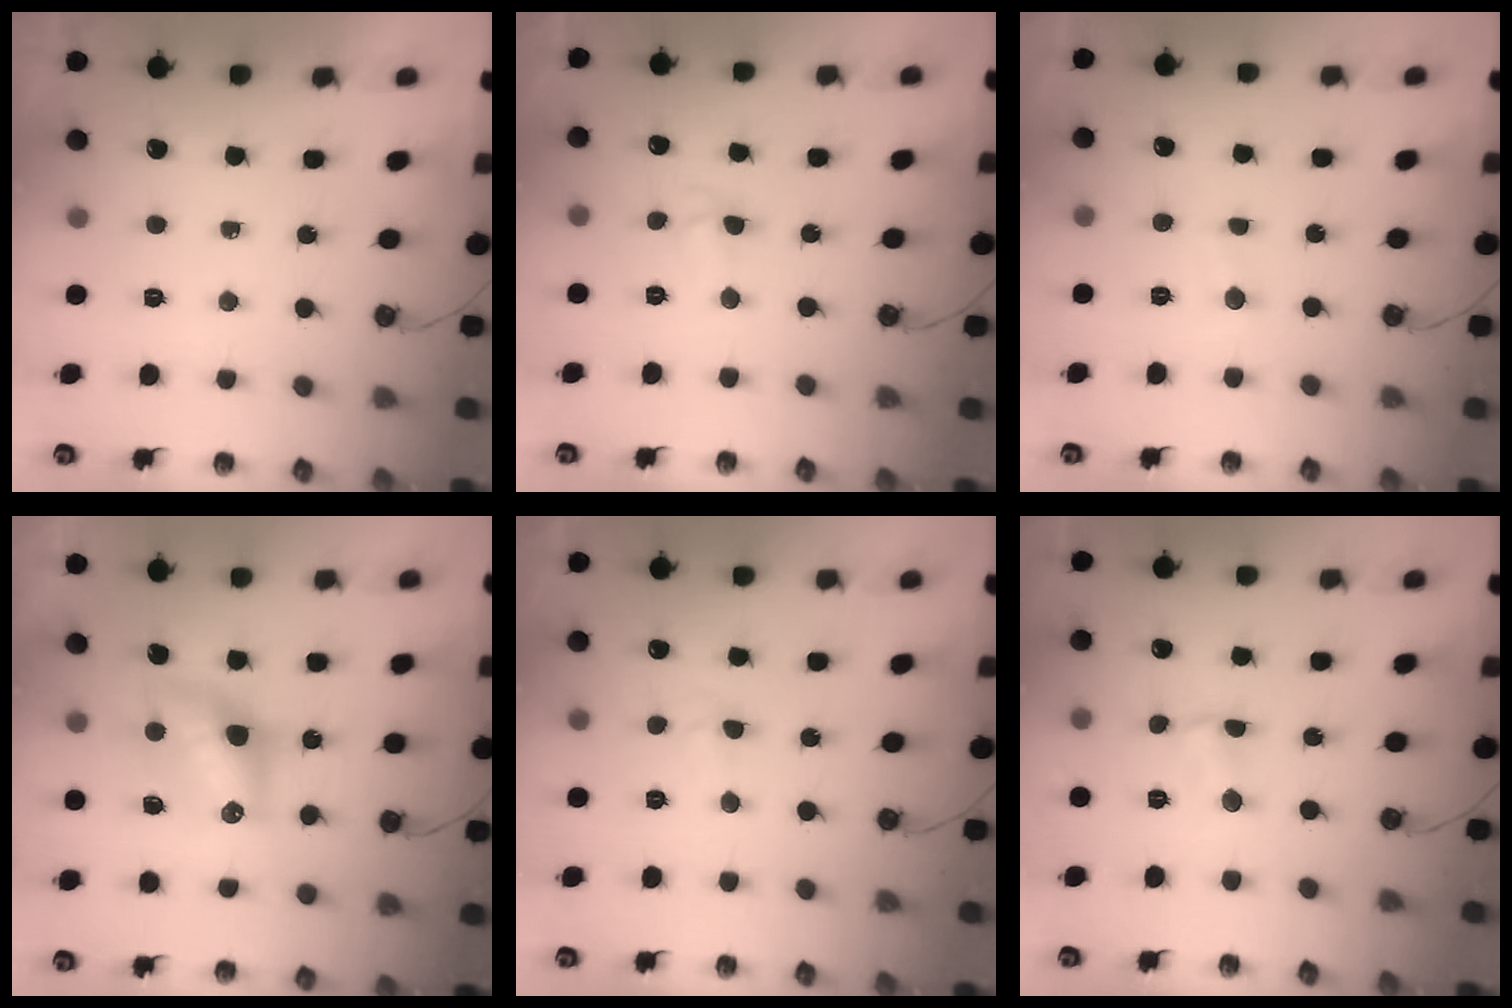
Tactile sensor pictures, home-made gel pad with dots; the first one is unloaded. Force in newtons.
{"total": 3.7, "press": 3.5, "slide": 1.2}
{"total": 1.7, "press": 1.6, "slide": 0.6}
{"total": 10.9, "press": 10.0, "slide": 4.3}
{"total": 4.0, "press": 2.2, "slide": 3.4}
{"total": 2.8, "press": 2.8, "slide": 0.4}